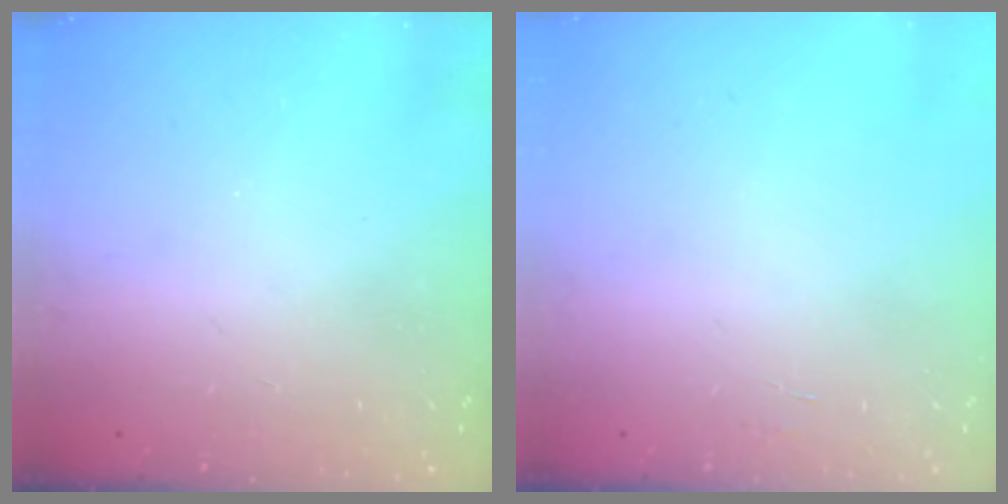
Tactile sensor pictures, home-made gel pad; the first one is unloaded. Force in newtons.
{"total": 1.3, "press": 1.3, "slide": 0.1}